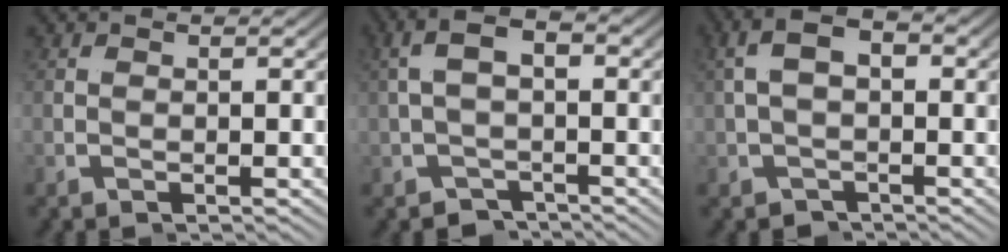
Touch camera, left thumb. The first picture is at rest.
{"total": 3.9, "force": [-0.2, 2.7, 2.8], "torque": [-0.051, -0.008, -0.002]}
{"total": 3.3, "force": [0.0, 2.4, 2.2], "torque": [-0.036, -0.004, 0.000]}